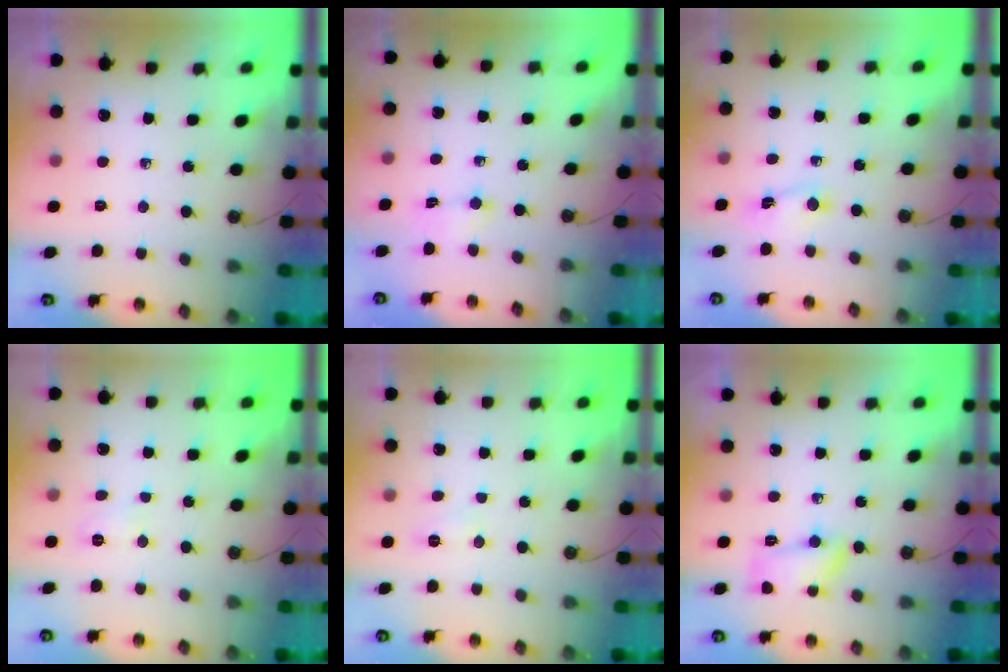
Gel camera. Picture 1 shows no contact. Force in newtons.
{"total": 1.6, "press": 1.4, "slide": 0.7}
{"total": 1.8, "press": 1.8, "slide": 0.3}
{"total": 4.2, "press": 4.0, "slide": 1.2}
{"total": 5.8, "press": 5.7, "slide": 0.9}
{"total": 9.2, "press": 8.2, "slide": 4.3}